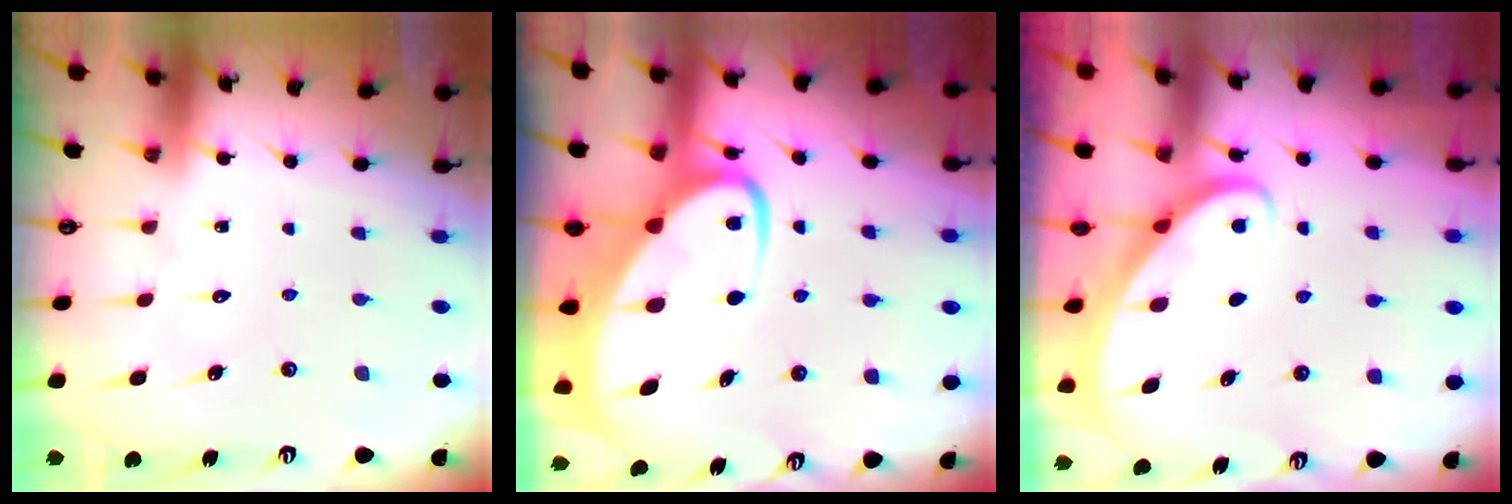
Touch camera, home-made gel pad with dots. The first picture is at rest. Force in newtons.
{"total": 8.3, "press": 8.3, "slide": 0.9}
{"total": 2.8, "press": 2.8, "slide": 0.2}